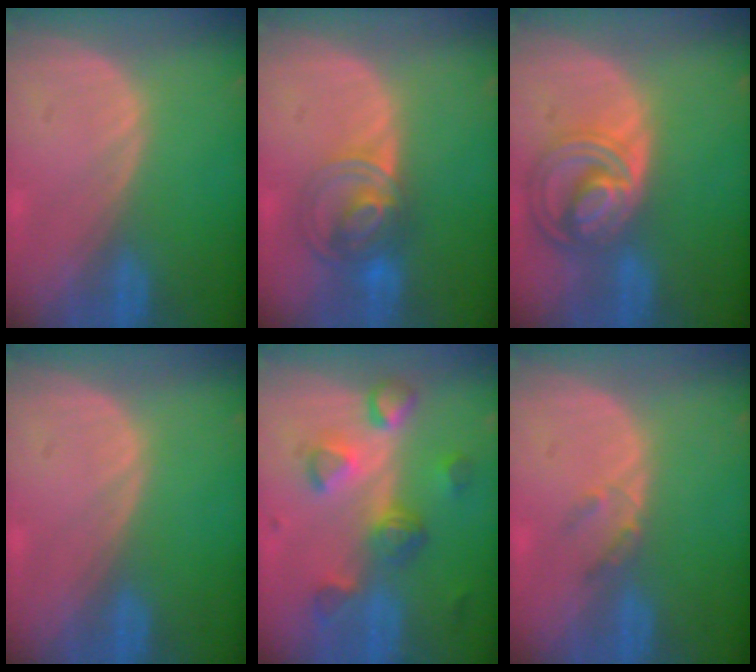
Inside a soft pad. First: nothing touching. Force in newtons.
{"total": 7.5, "press": 6.2, "slide": 4.1}
{"total": 8.7, "press": 7.5, "slide": 4.4}
{"total": 0.0}
{"total": 8.0, "press": 7.3, "slide": 3.1}
{"total": 2.0, "press": 1.8, "slide": 0.9}